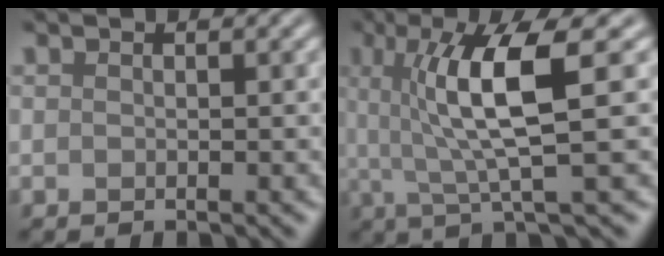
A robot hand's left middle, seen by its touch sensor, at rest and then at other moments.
{"total": 7.3, "force": [1.2, 1.4, 7.1], "torque": [-0.124, 0.002, 0.022]}